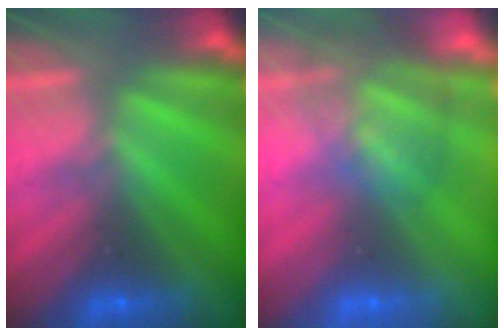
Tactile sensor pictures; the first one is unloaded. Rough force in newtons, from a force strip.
{"total": 3.7}